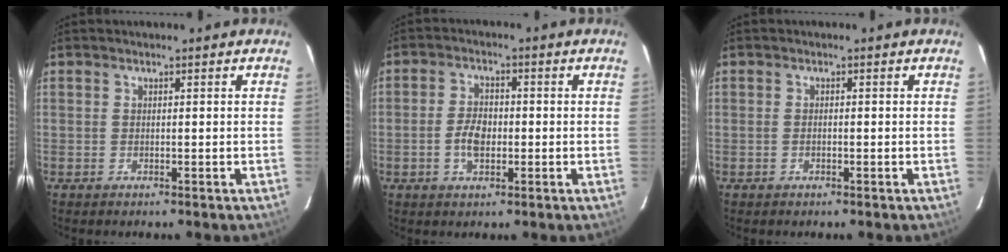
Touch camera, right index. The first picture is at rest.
{"total": 5.0, "force": [-1.1, 3.0, 3.8], "torque": [-0.078, 0.006, -0.018]}
{"total": 0.6, "force": [-0.3, 0.3, 0.3], "torque": [-0.006, 0.001, -0.007]}